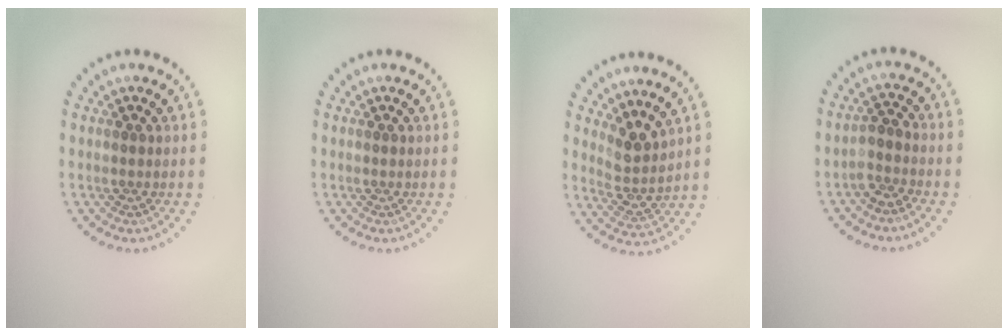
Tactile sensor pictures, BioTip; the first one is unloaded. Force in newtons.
{"total": 0.0}
{"total": 2.7, "press": 2.0, "slide": 1.8}
{"total": 1.8, "press": 1.4, "slide": 1.2}